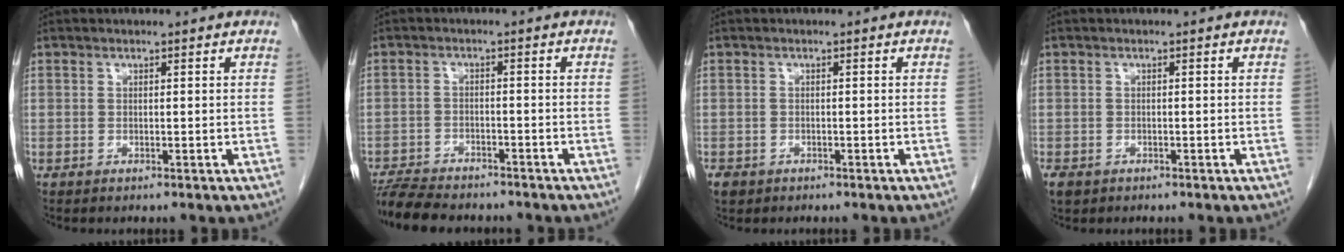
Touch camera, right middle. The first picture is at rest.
{"total": 9.4, "force": [-8.5, 2.2, 3.4], "torque": [-0.057, -0.011, -0.133]}
{"total": 1.9, "force": [-1.3, 1.3, 0.6], "torque": [-0.015, 0.000, -0.018]}
{"total": 2.1, "force": [-1.3, 1.4, 0.8], "torque": [-0.021, -0.002, -0.018]}